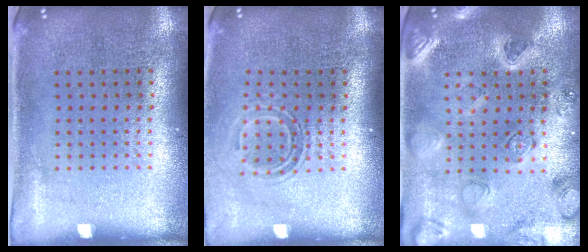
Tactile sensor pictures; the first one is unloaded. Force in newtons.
{"total": 1.5, "press": 1.1, "slide": 1.1}
{"total": 2.2, "press": 2.2, "slide": 0.2}